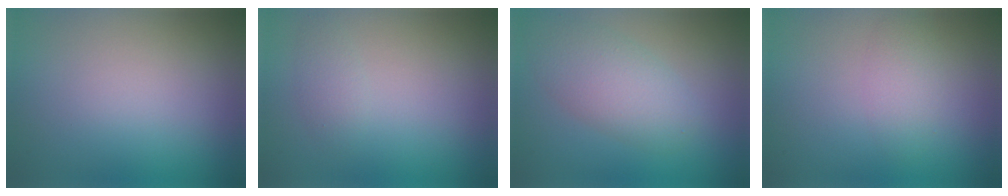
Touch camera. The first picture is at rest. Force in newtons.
{"total": 1.2, "press": 1.2, "slide": 0.0}
{"total": 4.3, "press": 4.3, "slide": 0.1}
{"total": 2.1, "press": 2.1, "slide": 0.1}